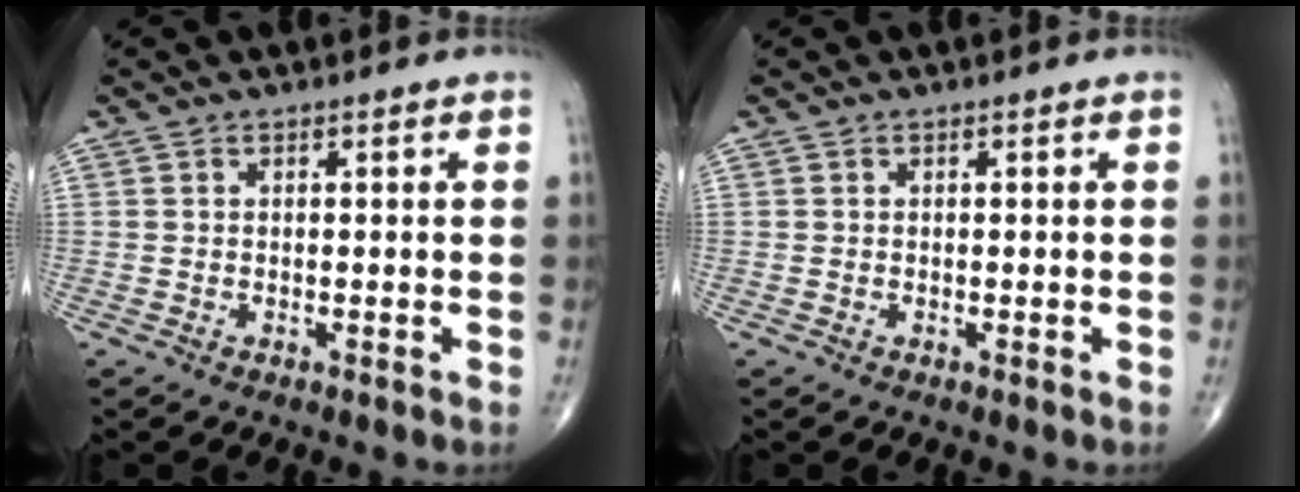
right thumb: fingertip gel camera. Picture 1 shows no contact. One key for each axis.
{"total": 0.0}